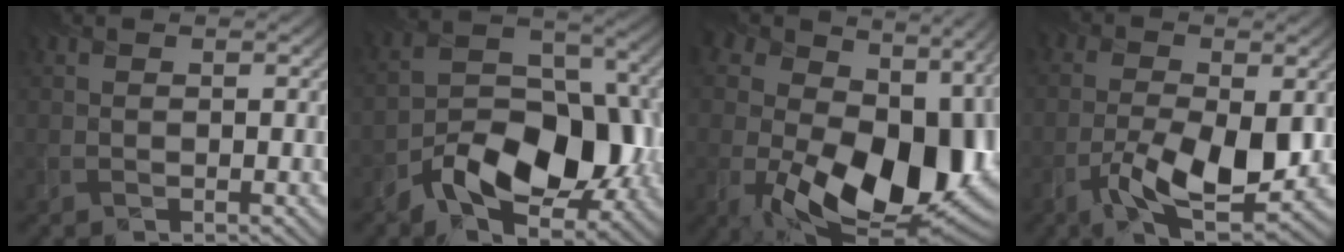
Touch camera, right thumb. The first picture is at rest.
{"total": 11.9, "force": [-4.8, 6.8, 8.5], "torque": [-0.142, -0.005, -0.087]}
{"total": 18.6, "force": [-1.9, 12.5, 13.7], "torque": [-0.228, -0.076, 0.025]}
{"total": 9.2, "force": [-2.8, 4.0, 7.8], "torque": [-0.144, -0.015, -0.042]}